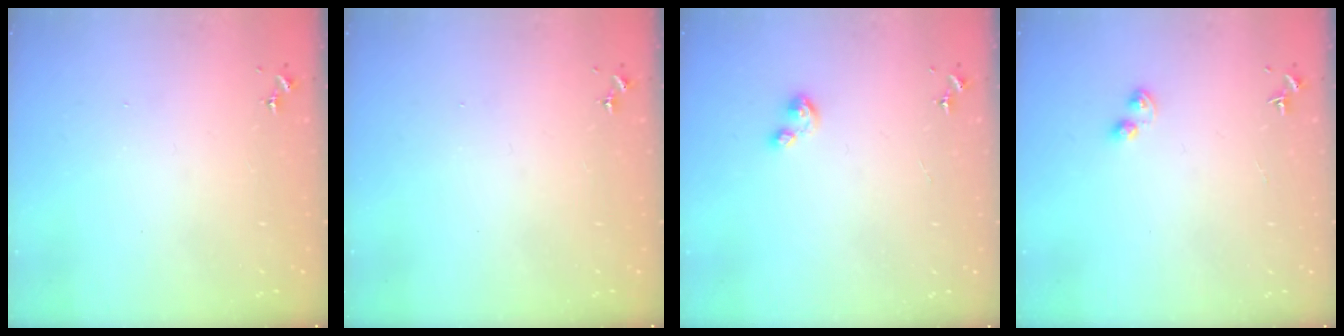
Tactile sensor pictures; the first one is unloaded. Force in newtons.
{"total": 0.0}
{"total": 3.9, "press": 3.9, "slide": 0.2}
{"total": 2.7, "press": 2.7, "slide": 0.4}